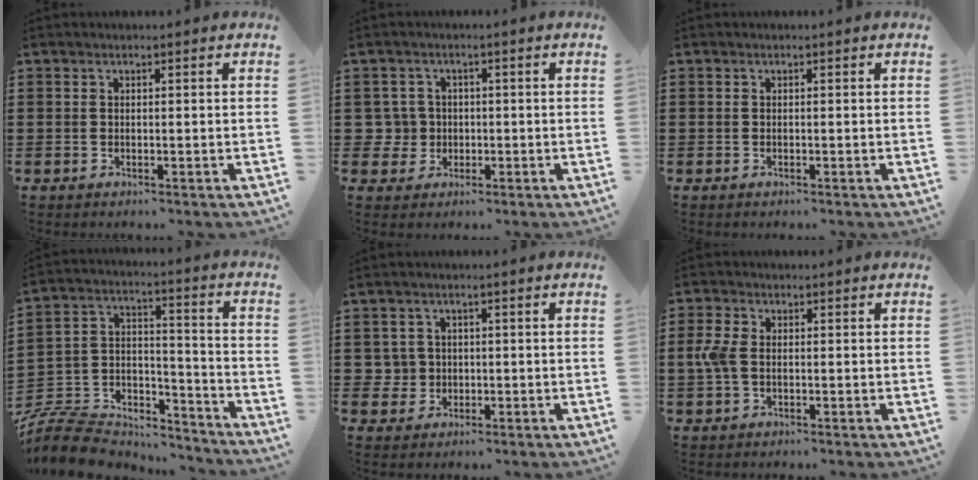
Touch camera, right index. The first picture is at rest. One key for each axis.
{"total": 3.8, "fx": -0.5, "fy": 3.7, "fz": 0.7, "tx": -0.039, "ty": 0.004, "tz": -0.014}
{"total": 0.0}
{"total": 9.8, "fx": -9.0, "fy": 3.1, "fz": 2.4, "tx": -0.062, "ty": 0.011, "tz": -0.178}
{"total": 2.8, "fx": -0.3, "fy": 2.8, "fz": 0.6, "tx": -0.033, "ty": 0.002, "tz": -0.011}
{"total": 4.0, "fx": -0.3, "fy": 2.4, "fz": 3.2, "tx": -0.093, "ty": -0.004, "tz": -0.014}